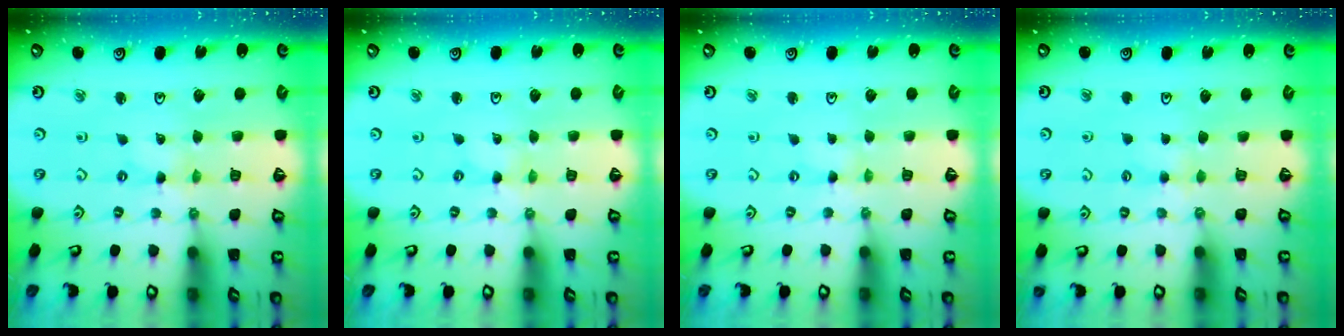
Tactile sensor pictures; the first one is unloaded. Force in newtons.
{"total": 0.0}
{"total": 1.2, "press": 1.2, "slide": 0.3}
{"total": 2.4, "press": 2.4, "slide": 0.3}